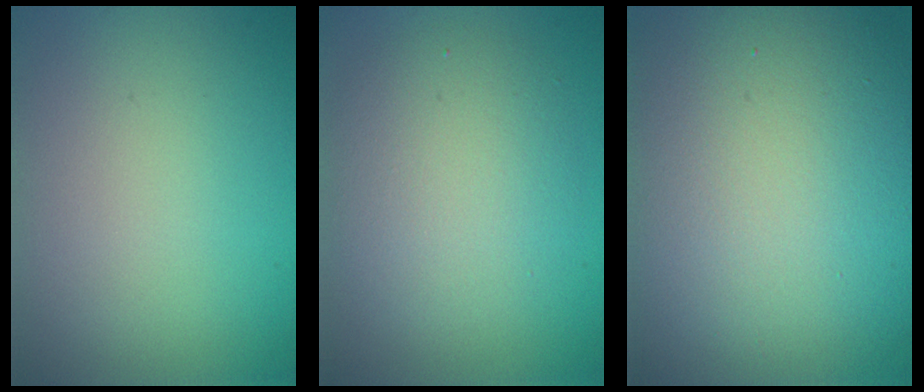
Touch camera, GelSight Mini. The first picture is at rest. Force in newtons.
{"total": 4.5, "press": 4.4, "slide": 0.4}
{"total": 17.6, "press": 17.6, "slide": 0.7}